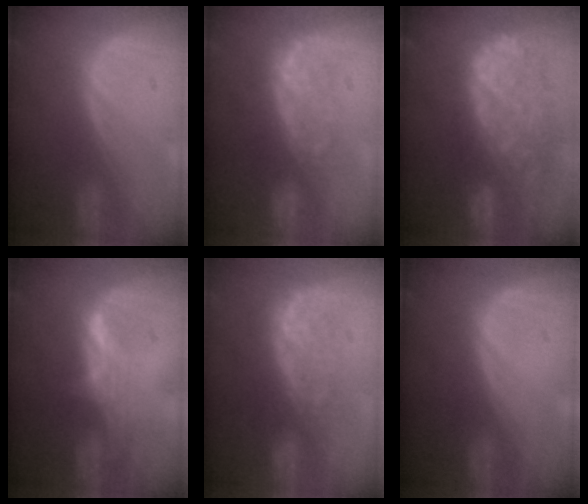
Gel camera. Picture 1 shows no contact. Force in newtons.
{"total": 8.1, "press": 7.5, "slide": 3.0}
{"total": 12.3, "press": 10.1, "slide": 7.0}
{"total": 2.8, "press": 2.8, "slide": 0.4}
{"total": 8.1, "press": 7.4, "slide": 3.2}
{"total": 0.0}